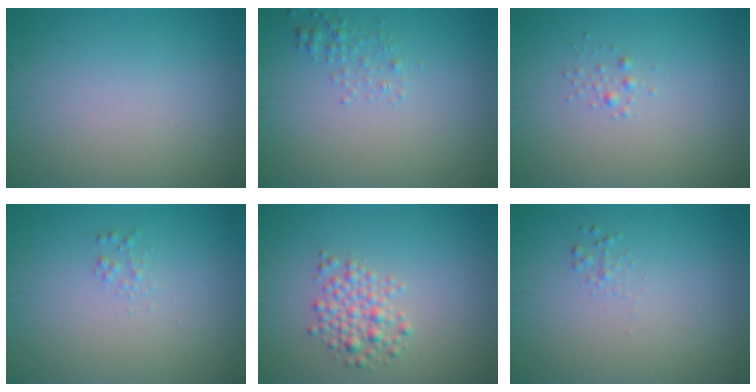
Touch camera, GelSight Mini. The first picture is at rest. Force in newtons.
{"total": 1.3, "press": 1.3, "slide": 0.1}
{"total": 0.7, "press": 0.7, "slide": 0.0}
{"total": 0.7, "press": 0.7, "slide": 0.0}
{"total": 2.6, "press": 2.6, "slide": 0.2}
{"total": 0.6, "press": 0.6, "slide": 0.0}